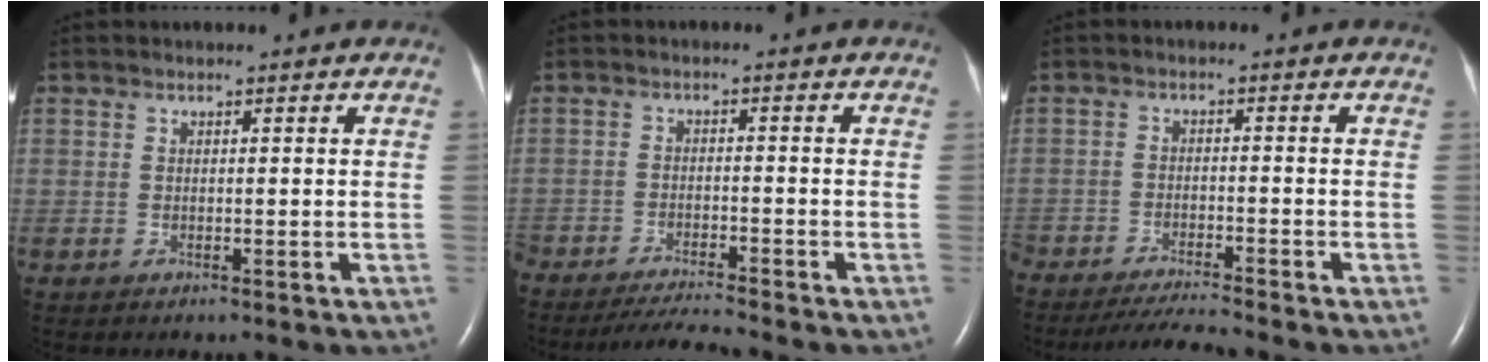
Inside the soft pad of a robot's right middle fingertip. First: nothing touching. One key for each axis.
{"total": 6.0, "fx": -5.7, "fy": -1.0, "fz": 1.8, "tx": -0.026, "ty": -0.019, "tz": -0.102}
{"total": 6.6, "fx": -6.2, "fy": -0.9, "fz": 2.1, "tx": -0.031, "ty": -0.020, "tz": -0.109}